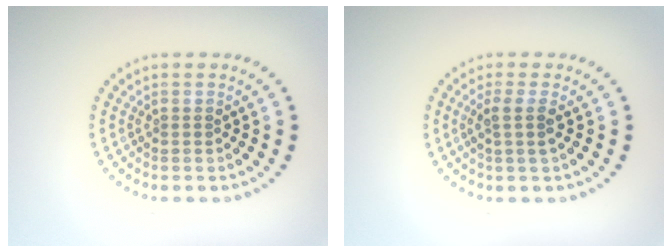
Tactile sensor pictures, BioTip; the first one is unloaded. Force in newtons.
{"total": 1.9, "press": 1.5, "slide": 1.2}